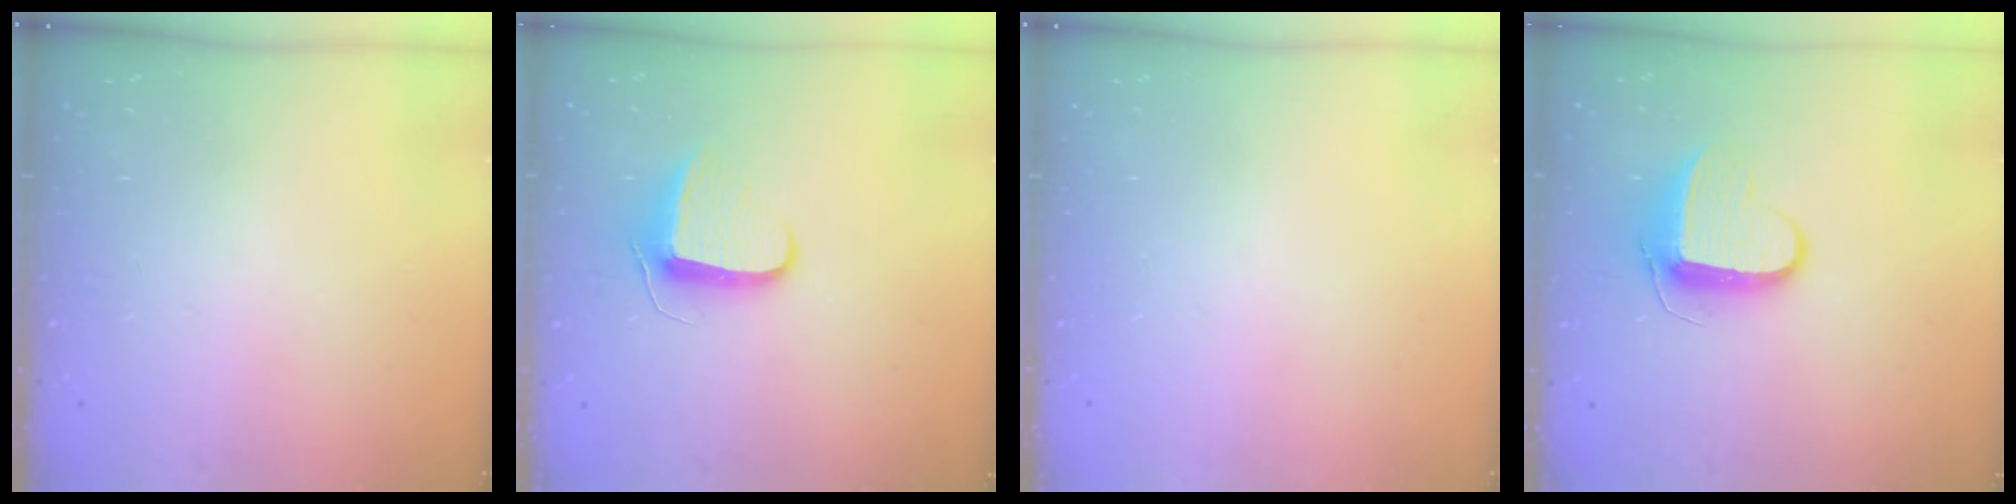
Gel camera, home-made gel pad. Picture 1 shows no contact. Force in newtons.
{"total": 9.6, "press": 9.6, "slide": 0.8}
{"total": 0.0}
{"total": 9.0, "press": 9.0, "slide": 0.5}